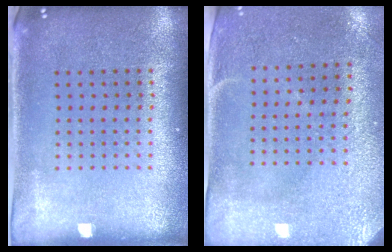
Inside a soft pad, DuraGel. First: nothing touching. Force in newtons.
{"total": 2.9, "press": 2.4, "slide": 1.6}